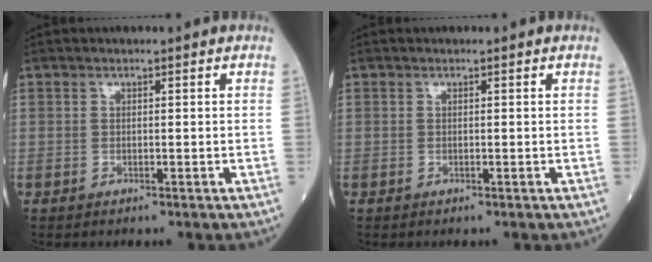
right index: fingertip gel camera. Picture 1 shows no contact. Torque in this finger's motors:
{"motor_torque": [0.11, 0.02, 0.05, 0.01]}